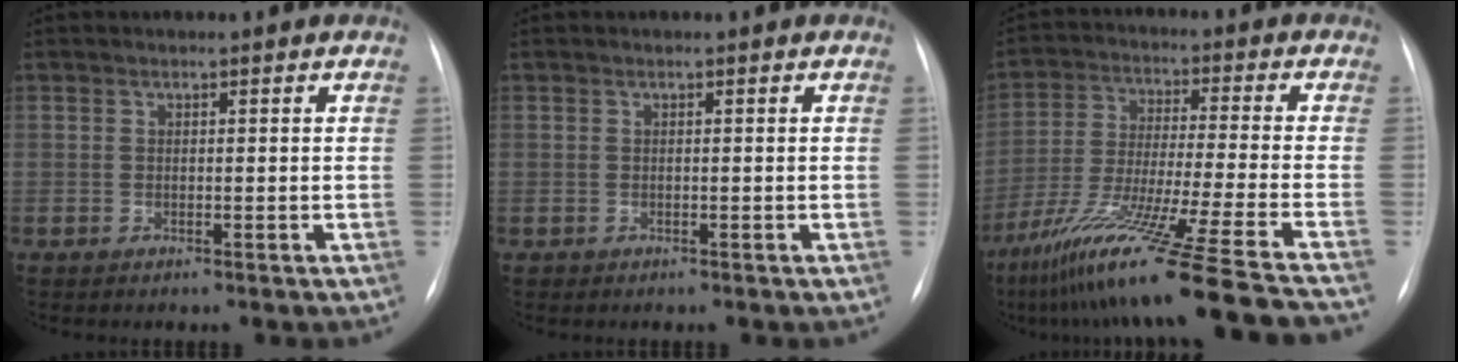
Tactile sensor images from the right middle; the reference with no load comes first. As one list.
[{"total": 0.0}, {"total": 22.1, "force": [-17.7, -3.2, 12.9], "torque": [-0.206, -0.052, -0.296]}]